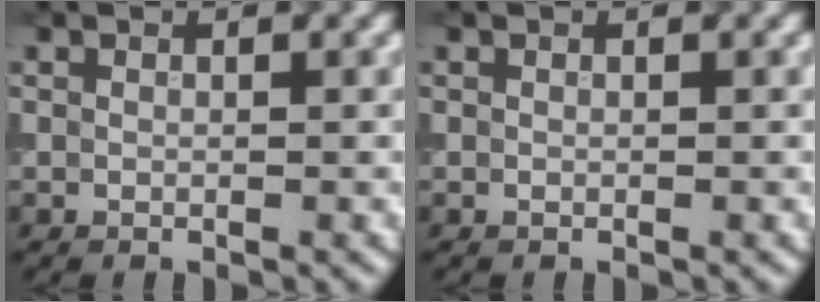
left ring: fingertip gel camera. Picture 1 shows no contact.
{"total": 0.0}